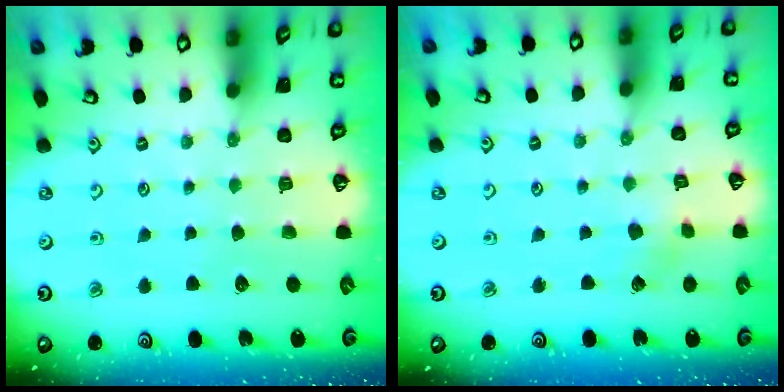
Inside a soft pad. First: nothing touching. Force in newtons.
{"total": 2.3, "press": 2.2, "slide": 0.3}